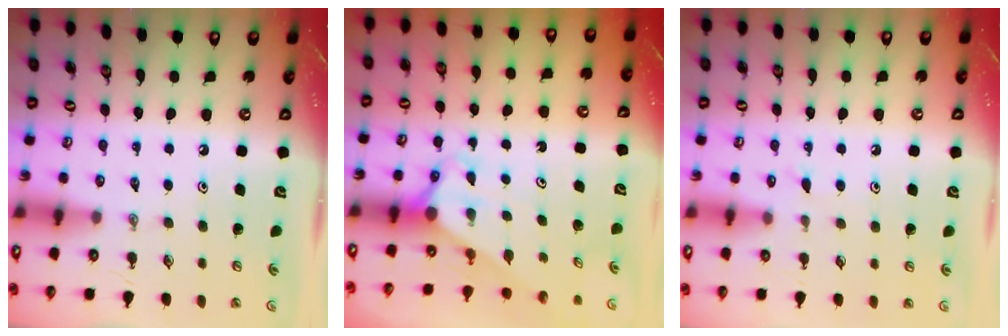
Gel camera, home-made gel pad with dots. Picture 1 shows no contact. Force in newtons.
{"total": 2.9, "press": 2.9, "slide": 0.0}
{"total": 7.7, "press": 7.7, "slide": 0.7}